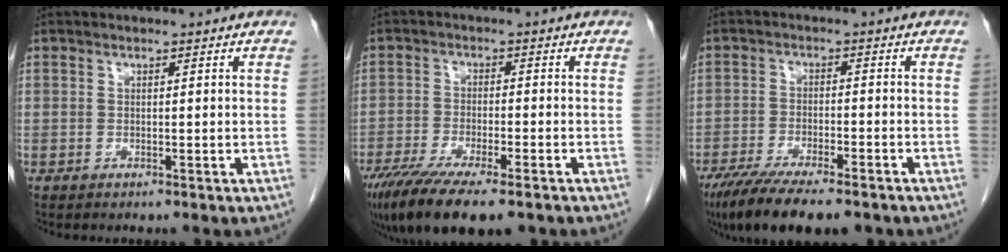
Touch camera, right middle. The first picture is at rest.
{"total": 14.1, "force": [-10.2, 3.1, 9.2], "torque": [-0.164, -0.031, -0.162]}
{"total": 13.3, "force": [-10.2, 3.0, 8.0], "torque": [-0.135, -0.026, -0.160]}